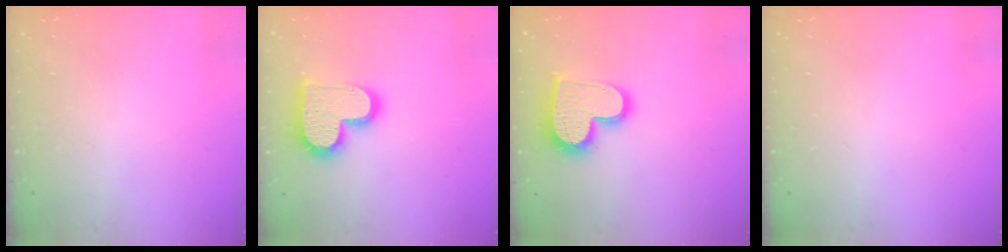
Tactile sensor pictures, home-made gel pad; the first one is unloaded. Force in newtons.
{"total": 16.0, "press": 16.0, "slide": 1.1}
{"total": 16.1, "press": 16.0, "slide": 1.2}
{"total": 0.0}